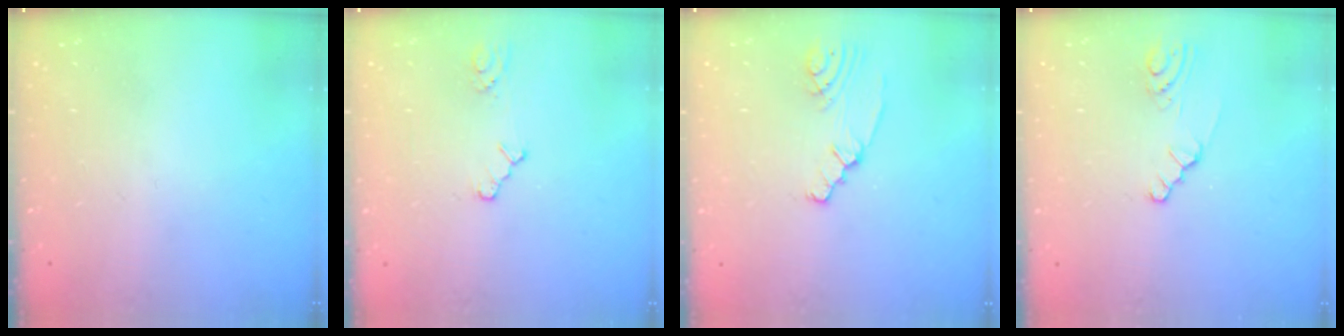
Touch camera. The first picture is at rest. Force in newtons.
{"total": 2.6, "press": 2.6, "slide": 0.4}
{"total": 2.3, "press": 2.3, "slide": 0.2}
{"total": 2.1, "press": 2.1, "slide": 0.3}